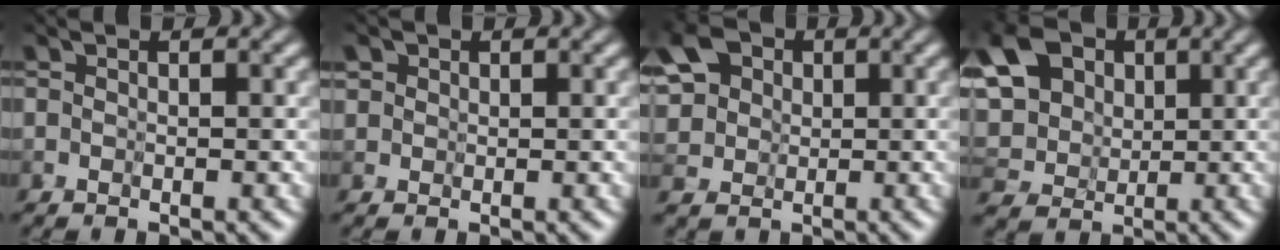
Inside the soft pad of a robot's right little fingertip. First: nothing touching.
{"total": 1.7, "force": [1.1, 1.2, 0.3], "torque": [-0.014, 0.010, -0.001]}
{"total": 5.8, "force": [2.2, 4.8, 2.5], "torque": [-0.065, 0.018, 0.004]}
{"total": 4.9, "force": [1.7, 3.8, 2.5], "torque": [-0.068, 0.006, 0.013]}